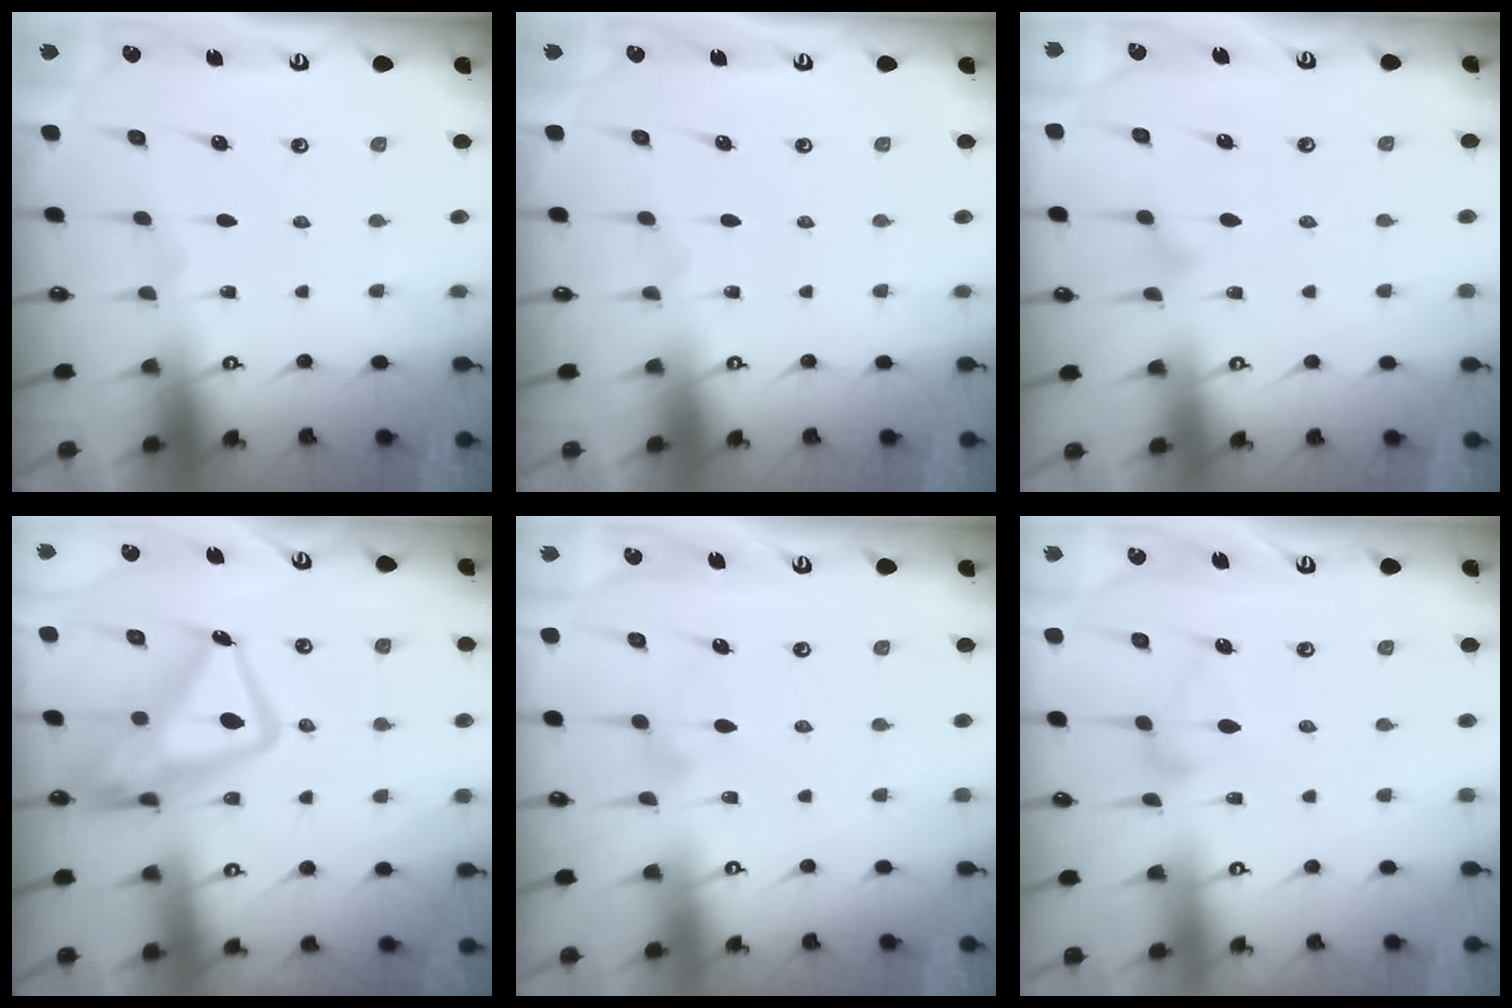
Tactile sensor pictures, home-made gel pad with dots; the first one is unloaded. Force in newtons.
{"total": 0.0}
{"total": 8.4, "press": 8.4, "slide": 0.5}
{"total": 16.4, "press": 16.3, "slide": 1.5}
{"total": 8.3, "press": 8.2, "slide": 0.4}
{"total": 5.9, "press": 5.9, "slide": 0.4}